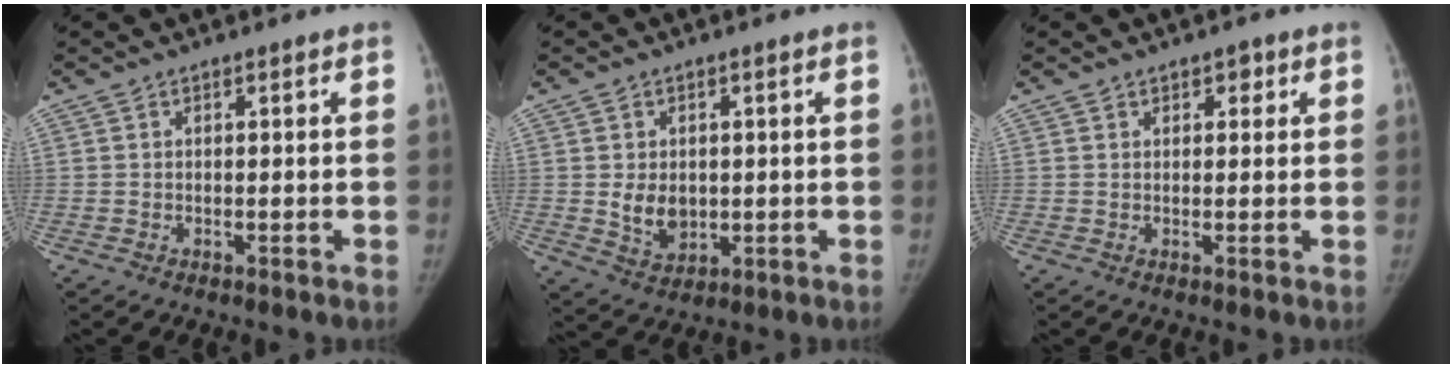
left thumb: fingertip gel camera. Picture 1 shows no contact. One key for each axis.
{"total": 6.0, "fx": 0.1, "fy": 4.5, "fz": 3.9, "tx": -0.043, "ty": -0.010, "tz": 0.013}
{"total": 2.0, "fx": 1.0, "fy": 1.4, "fz": 1.0, "tx": 0.006, "ty": -0.002, "tz": 0.009}